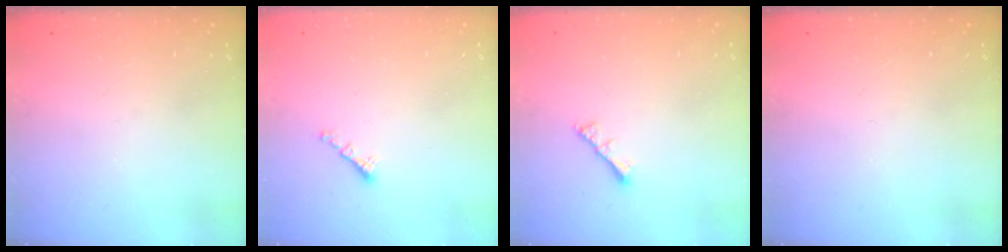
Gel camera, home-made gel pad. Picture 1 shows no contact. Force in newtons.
{"total": 1.3, "press": 1.2, "slide": 0.5}
{"total": 2.8, "press": 2.8, "slide": 0.6}
{"total": 0.0}